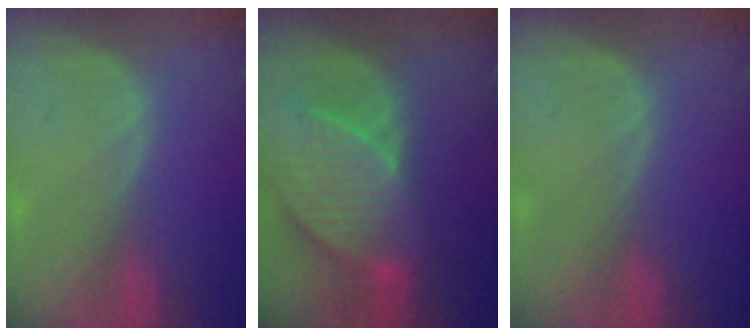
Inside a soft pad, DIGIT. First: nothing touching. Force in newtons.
{"total": 10.2, "press": 9.0, "slide": 4.8}
{"total": 0.0}